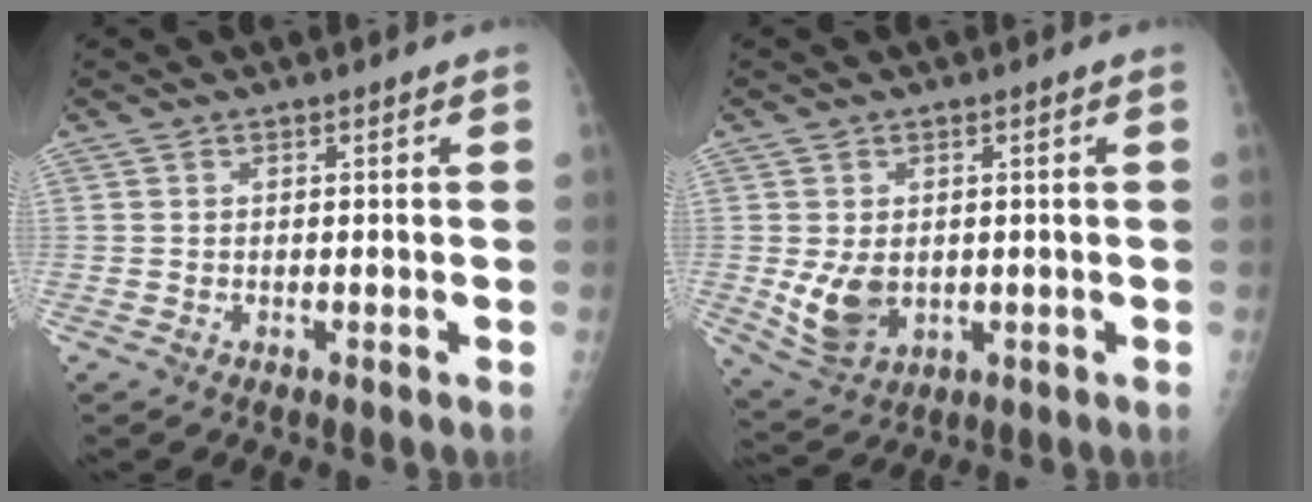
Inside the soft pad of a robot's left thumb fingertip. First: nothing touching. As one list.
[{"total": 7.1, "force": [-0.3, 5.1, 4.9], "torque": [-0.080, -0.012, 0.013]}]